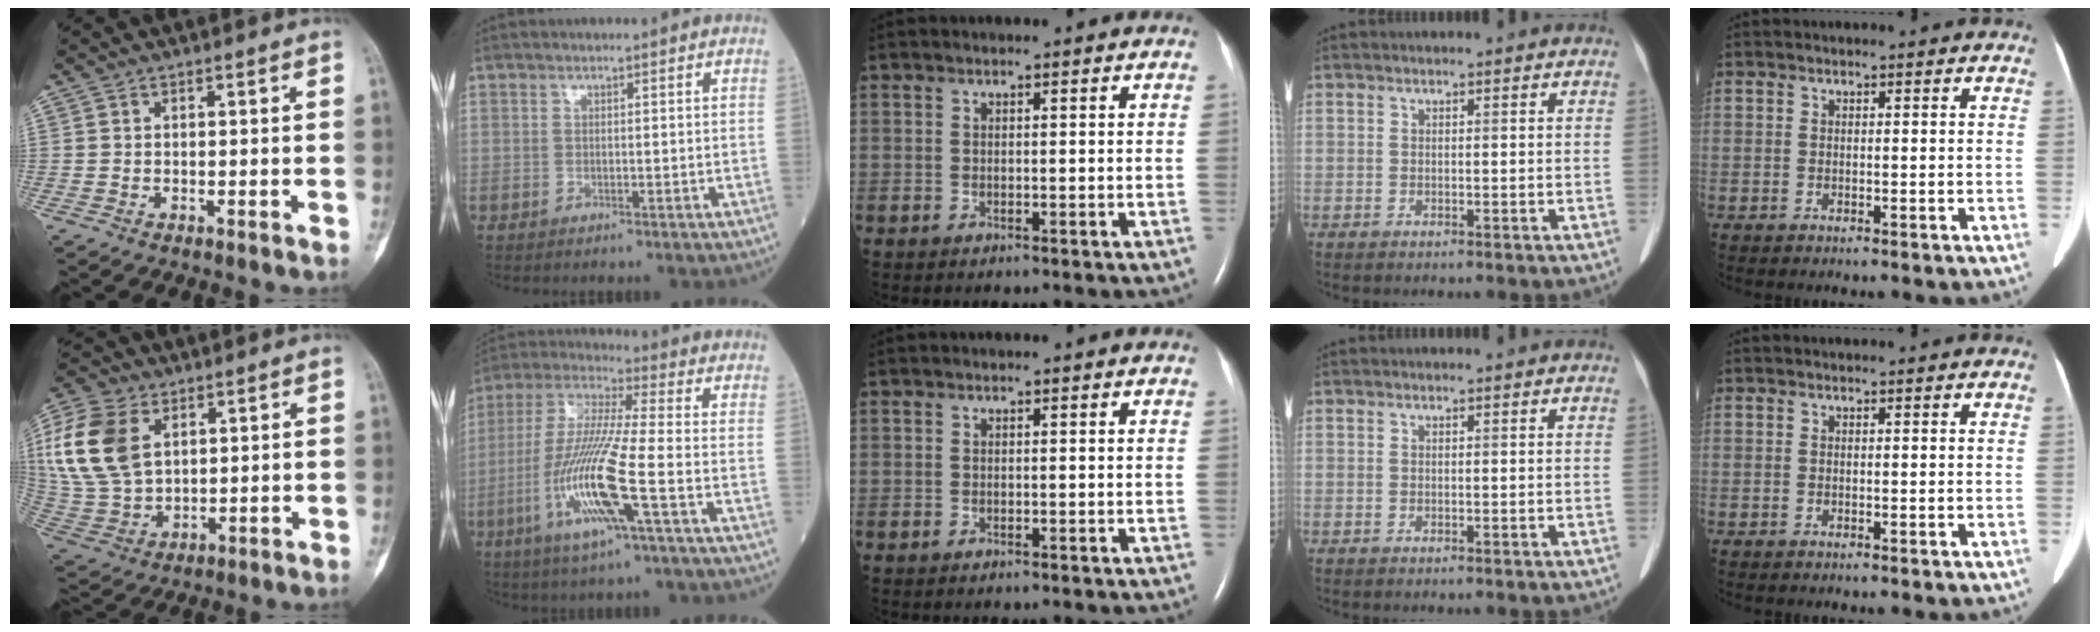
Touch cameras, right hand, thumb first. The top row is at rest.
{"thumb": {"total": 16.5, "force": [5.4, 10.8, 11.2], "torque": [-0.235, -0.010, 0.114]}, "index": {"total": 15.4, "force": [-5.0, 0.1, 14.5], "torque": [-0.307, -0.014, -0.100]}}